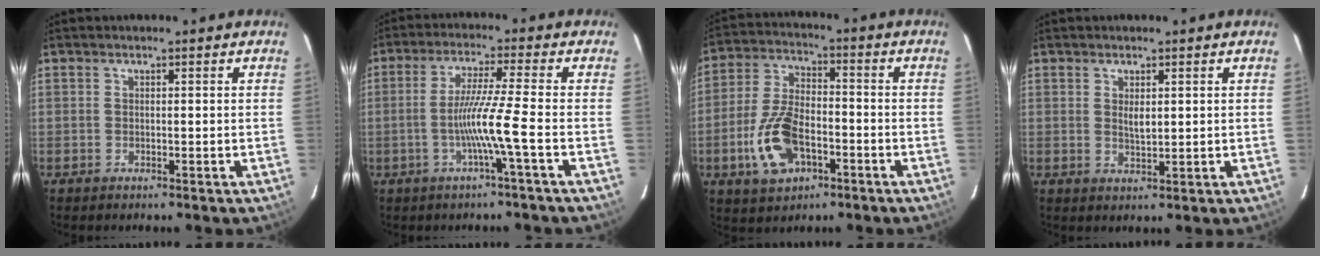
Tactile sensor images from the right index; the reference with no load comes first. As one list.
[{"total": 7.9, "force": [-2.7, -2.0, 7.1], "torque": [-0.136, -0.007, -0.048]}, {"total": 12.8, "force": [-5.0, 7.2, 9.4], "torque": [-0.200, 0.005, -0.082]}, {"total": 2.7, "force": [0.7, 1.2, 2.3], "torque": [-0.037, -0.002, 0.015]}]